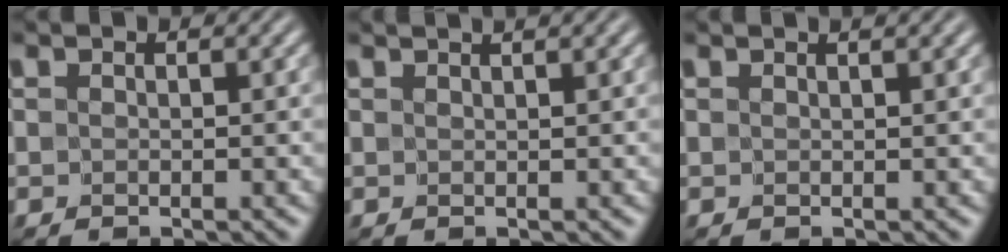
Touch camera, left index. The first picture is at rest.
{"total": 2.4, "force": [1.9, 0.6, 1.3], "torque": [-0.002, 0.001, 0.003]}
{"total": 1.6, "force": [1.3, 0.2, 0.8], "torque": [-0.004, -0.005, 0.011]}